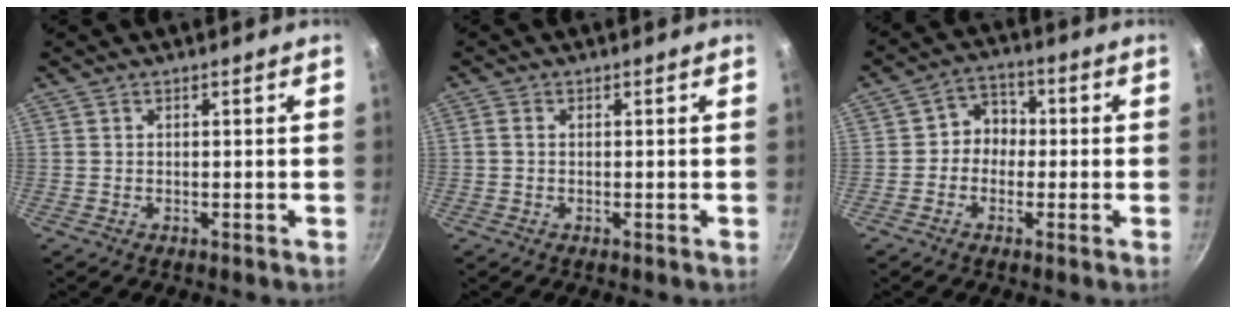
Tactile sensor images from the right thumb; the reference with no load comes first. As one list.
[{"total": 1.1, "force": [0.0, 0.9, 0.6], "torque": [-0.013, 0.005, -0.003]}, {"total": 5.6, "force": [-0.6, 5.0, 2.5], "torque": [0.001, 0.019, -0.024]}]